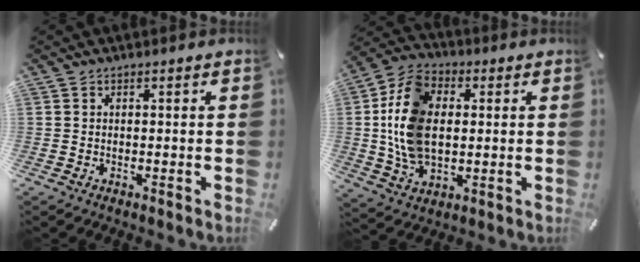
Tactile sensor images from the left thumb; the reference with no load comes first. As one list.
[{"total": 15.2, "force": [0.9, 11.0, 10.5], "torque": [-0.247, 0.012, 0.018]}]